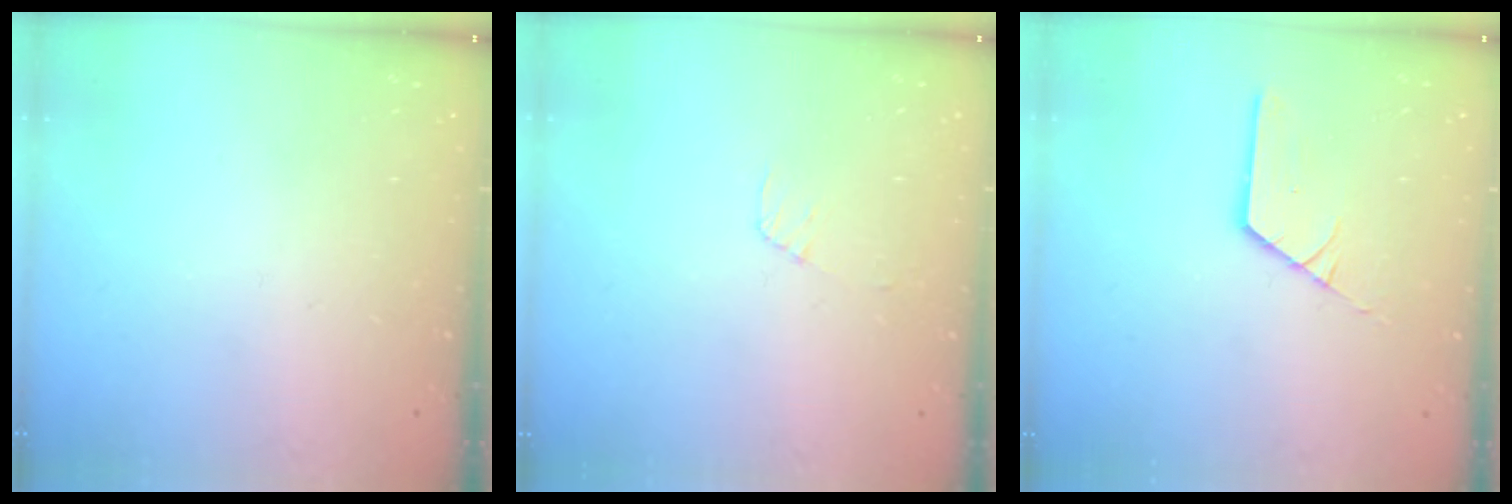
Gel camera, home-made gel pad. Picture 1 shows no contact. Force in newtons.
{"total": 4.7, "press": 4.7, "slide": 0.4}
{"total": 2.7, "press": 2.7, "slide": 0.1}